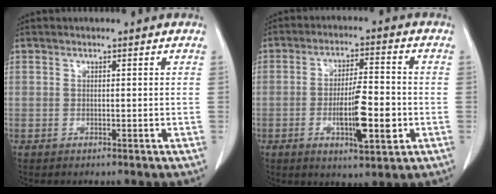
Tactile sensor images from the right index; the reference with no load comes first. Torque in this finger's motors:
{"motor_torque": [1.50, -0.64, 0.73, 0.17]}